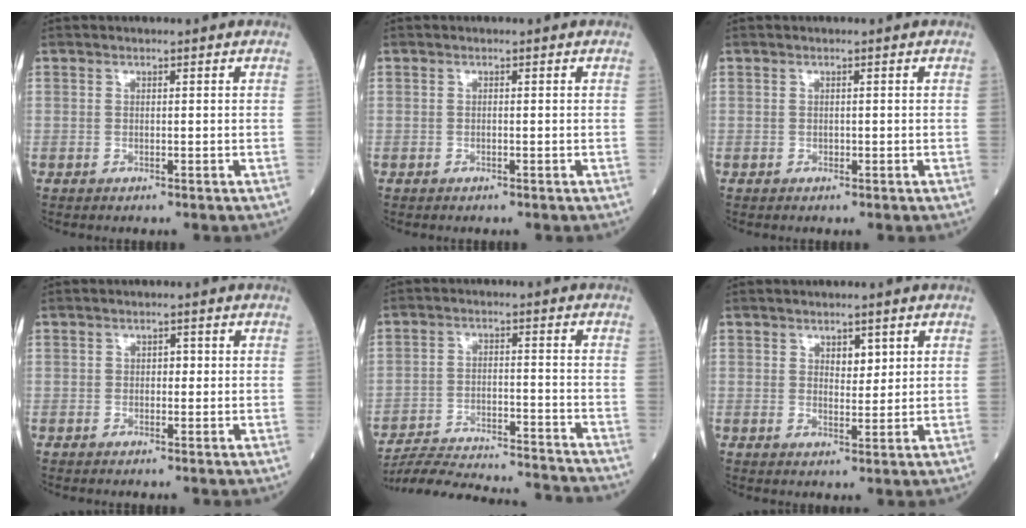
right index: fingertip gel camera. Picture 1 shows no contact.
{"total": 0.0}
{"total": 0.0}
{"total": 1.3, "force": [0.0, 0.9, 1.0], "torque": [-0.009, 0.007, -0.003]}
{"total": 19.7, "force": [-19.0, 0.8, 5.3], "torque": [-0.103, -0.017, -0.277]}
{"total": 2.5, "force": [1.2, 1.4, 1.7], "torque": [-0.022, -0.001, 0.020]}